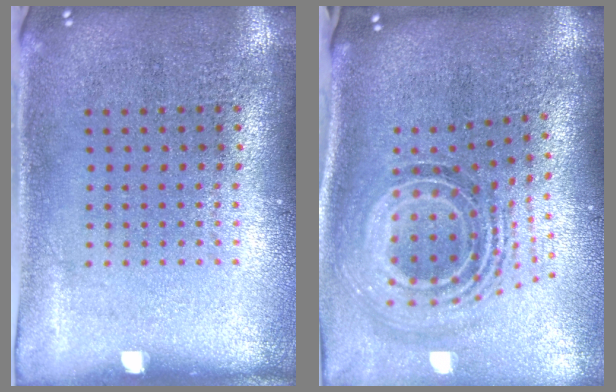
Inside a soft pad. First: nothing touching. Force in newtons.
{"total": 2.0, "press": 1.4, "slide": 1.3}